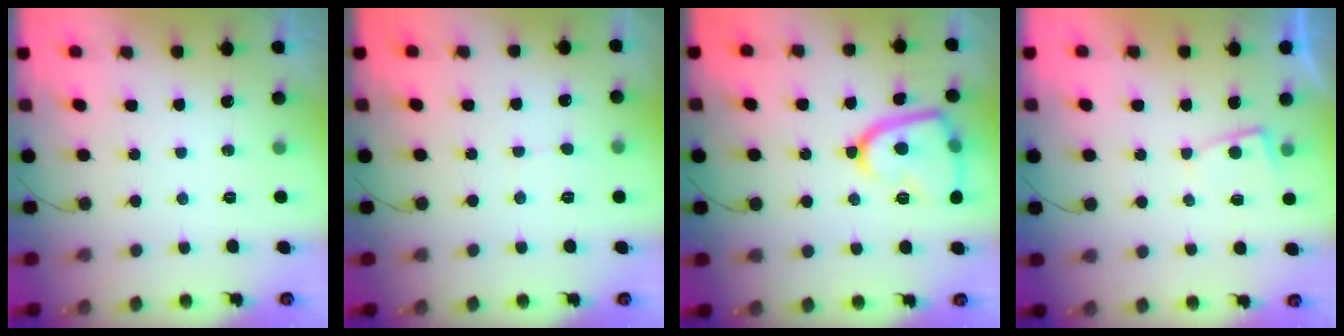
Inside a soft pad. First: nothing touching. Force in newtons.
{"total": 2.9, "press": 2.9, "slide": 0.3}
{"total": 15.1, "press": 15.0, "slide": 1.4}
{"total": 3.0, "press": 3.0, "slide": 0.5}